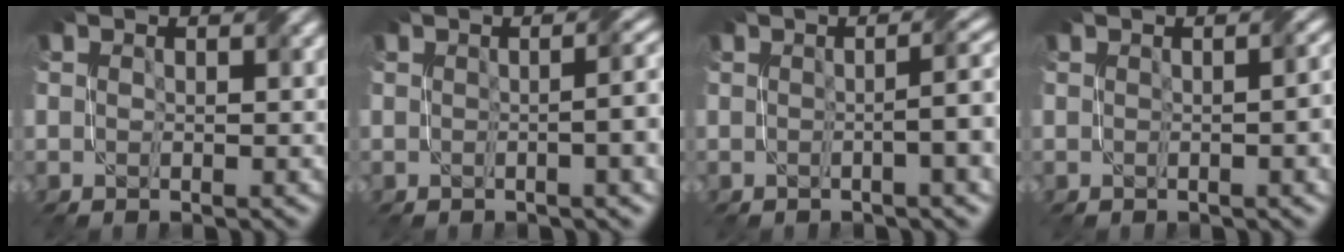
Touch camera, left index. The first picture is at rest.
{"total": 5.3, "force": [0.0, 1.7, 5.0], "torque": [-0.042, 0.013, 0.003]}
{"total": 5.2, "force": [0.0, 1.2, 5.0], "torque": [-0.060, 0.013, -0.001]}
{"total": 3.4, "force": [0.1, 1.2, 3.2], "torque": [-0.024, 0.011, 0.004]}